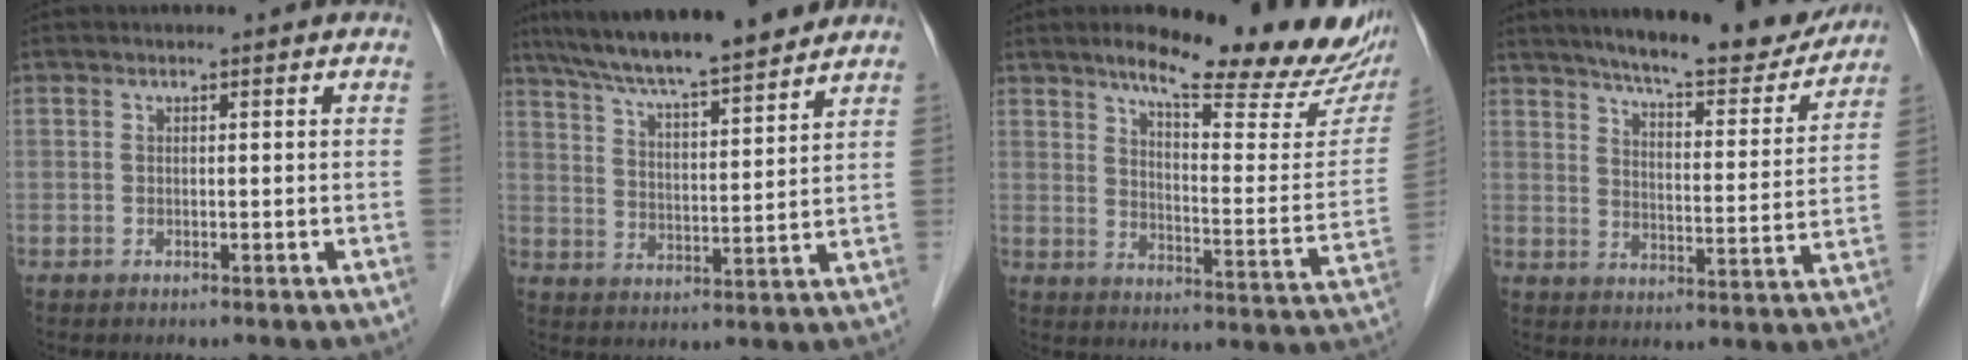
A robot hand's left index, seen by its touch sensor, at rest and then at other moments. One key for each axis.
{"total": 15.9, "fx": 13.6, "fy": 1.2, "fz": 8.1, "tx": -0.133, "ty": 0.021, "tz": 0.217}
{"total": 21.9, "fx": 17.7, "fy": 3.9, "fz": 12.2, "tx": -0.160, "ty": -0.030, "tz": 0.226}
{"total": 18.1, "fx": 15.9, "fy": 2.9, "fz": 8.0, "tx": -0.111, "ty": -0.015, "tz": 0.213}